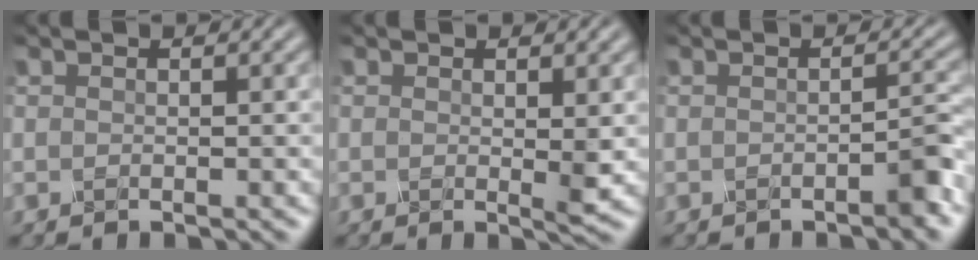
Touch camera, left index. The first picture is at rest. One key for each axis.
{"total": 1.4, "fx": 0.0, "fy": -0.1, "fz": 1.4, "tx": -0.037, "ty": -0.006, "tz": 0.006}
{"total": 2.2, "fx": -1.7, "fy": 0.1, "fz": 1.4, "tx": -0.022, "ty": 0.006, "tz": -0.028}